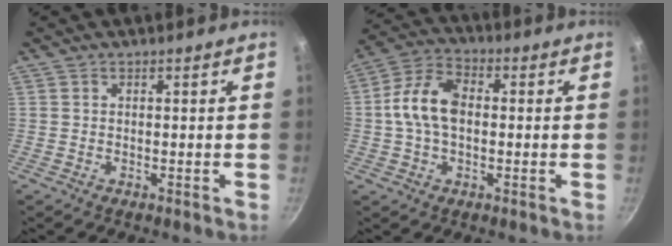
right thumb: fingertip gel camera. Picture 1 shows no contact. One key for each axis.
{"total": 10.8, "fx": 0.2, "fy": 7.0, "fz": 8.3, "tx": -0.145, "ty": 0.030, "tz": -0.012}